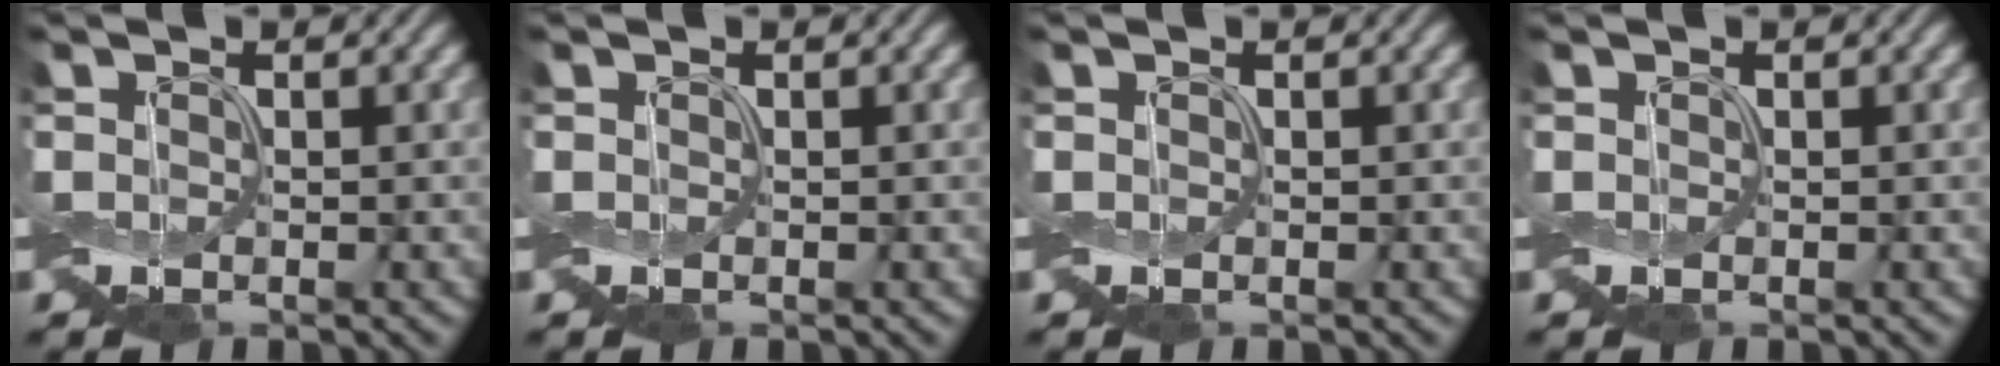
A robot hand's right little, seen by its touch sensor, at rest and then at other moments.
{"total": 0.0}
{"total": 0.0}
{"total": 0.0}